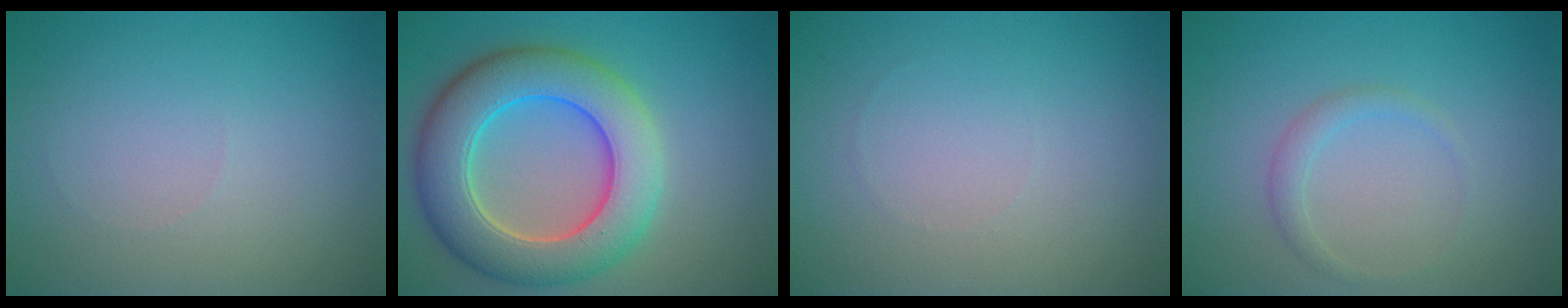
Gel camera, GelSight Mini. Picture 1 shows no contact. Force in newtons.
{"total": 9.2, "press": 9.2, "slide": 0.4}
{"total": 0.0}
{"total": 1.3, "press": 1.3, "slide": 0.0}